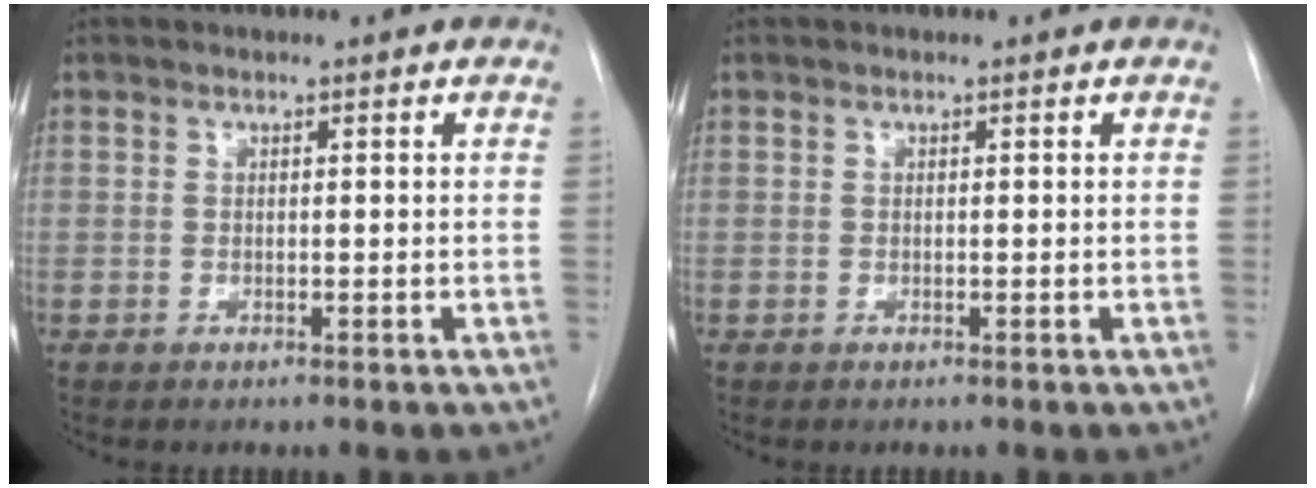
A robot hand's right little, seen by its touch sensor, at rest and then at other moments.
{"total": 0.0}